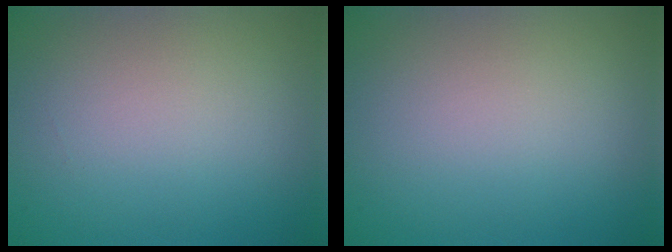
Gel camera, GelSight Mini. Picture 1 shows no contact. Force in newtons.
{"total": 0.0}